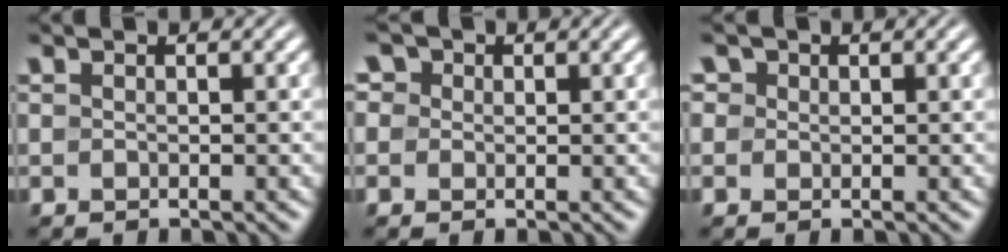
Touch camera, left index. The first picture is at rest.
{"total": 3.1, "force": [1.5, 2.5, 1.2], "torque": [-0.023, 0.019, 0.001]}
{"total": 2.0, "force": [1.0, 1.6, 0.6], "torque": [-0.014, 0.010, -0.001]}